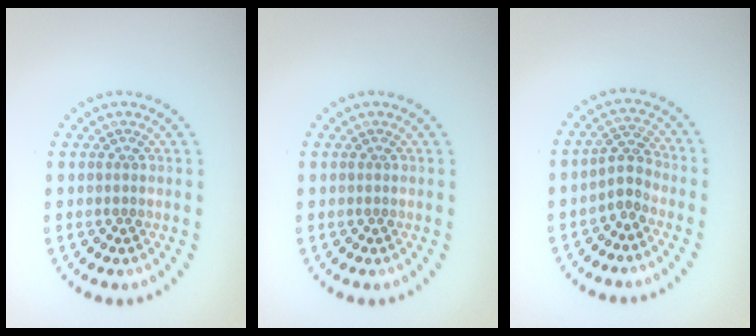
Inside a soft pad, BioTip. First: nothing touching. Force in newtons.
{"total": 0.0}
{"total": 2.0, "press": 1.6, "slide": 1.3}